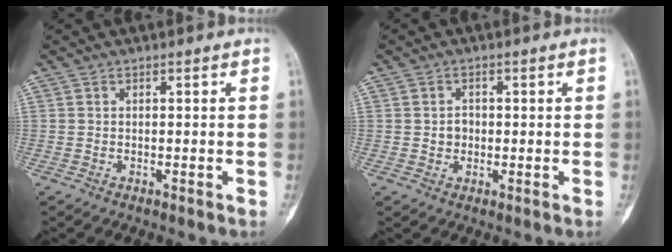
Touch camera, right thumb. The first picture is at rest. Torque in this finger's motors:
{"motor_torque": [0.00, 0.00, 0.17, -0.11, -0.01]}